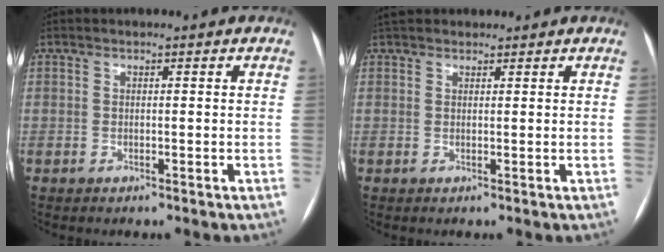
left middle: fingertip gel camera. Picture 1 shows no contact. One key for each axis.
{"total": 5.0, "fx": 4.3, "fy": 1.8, "fz": 1.6, "tx": -0.021, "ty": 0.039, "tz": 0.072}